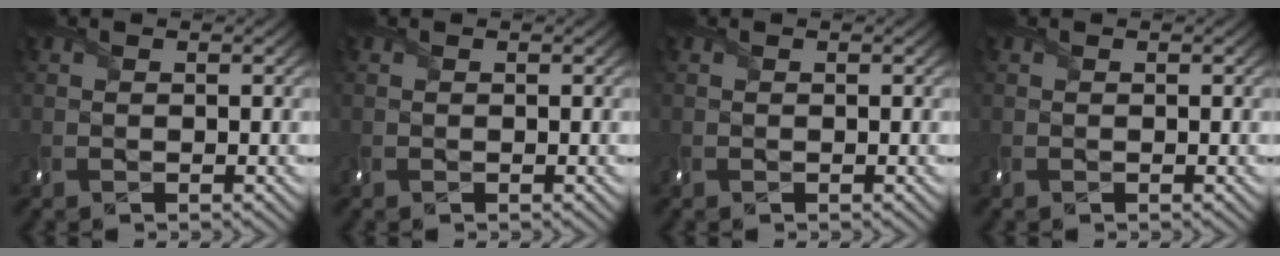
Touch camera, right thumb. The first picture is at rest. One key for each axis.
{"total": 0.0}
{"total": 0.0}
{"total": 0.0}